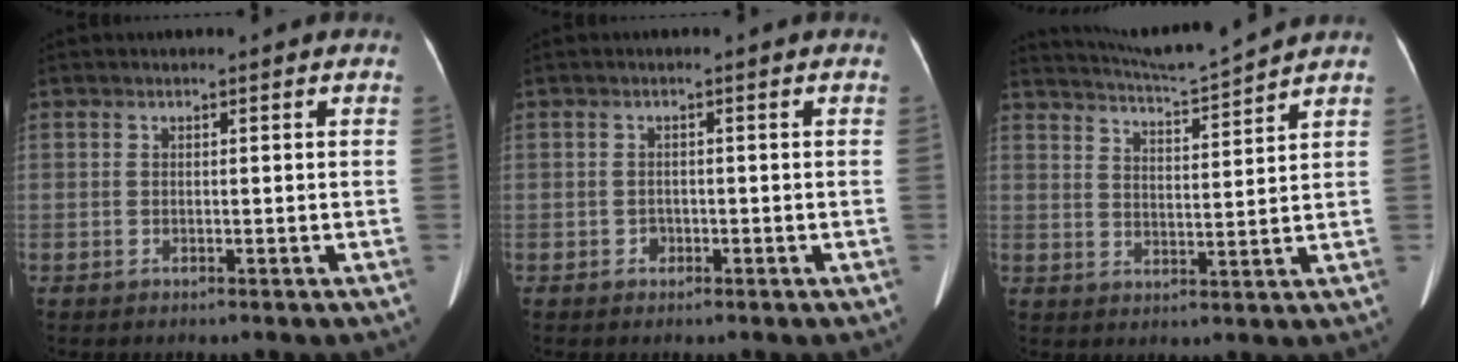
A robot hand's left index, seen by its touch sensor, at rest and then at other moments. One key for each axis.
{"total": 1.3, "fx": -0.9, "fy": 0.8, "fz": 0.1, "tx": -0.002, "ty": -0.004, "tz": -0.013}
{"total": 8.5, "fx": 8.1, "fy": -2.0, "fz": 1.4, "tx": -0.041, "ty": -0.009, "tz": 0.140}